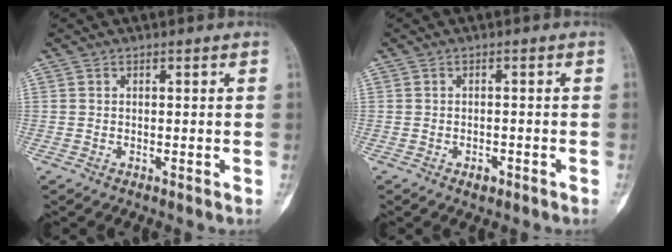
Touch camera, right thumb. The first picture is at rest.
{"total": 1.8, "force": [-1.0, 1.0, 1.1], "torque": [-0.016, 0.004, -0.014]}